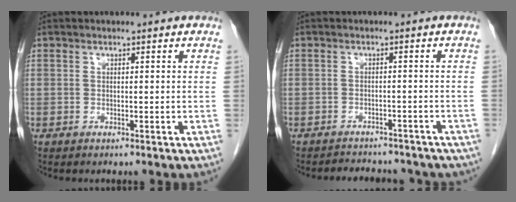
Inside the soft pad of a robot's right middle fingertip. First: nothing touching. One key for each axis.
{"total": 9.3, "fx": -8.3, "fy": 3.4, "fz": 2.6, "tx": -0.039, "ty": 0.006, "tz": -0.088}